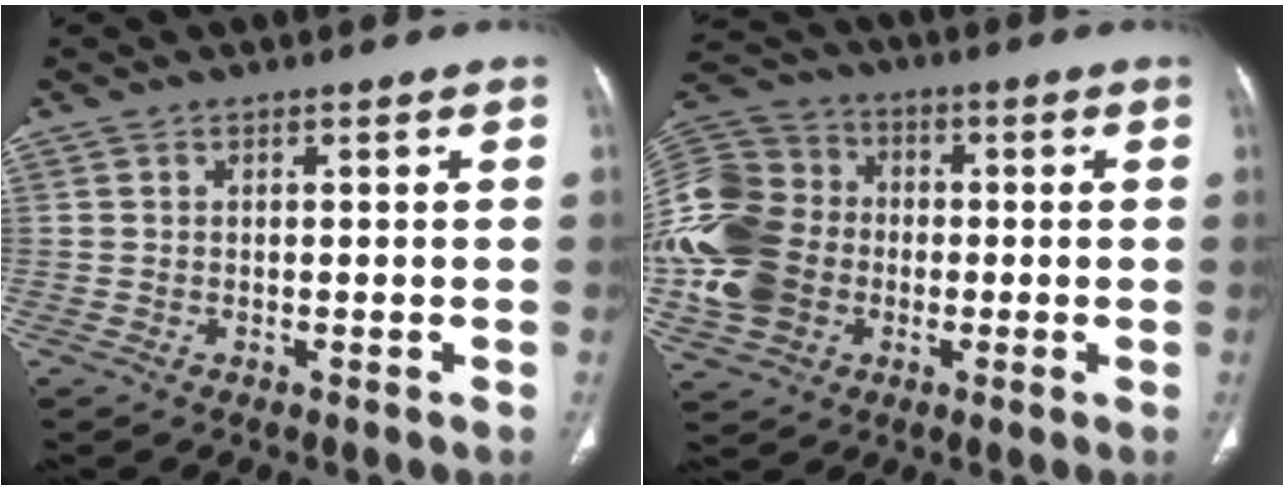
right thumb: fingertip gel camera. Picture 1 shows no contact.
{"total": 21.0, "force": [-3.0, 17.0, 11.9], "torque": [-0.269, 0.024, -0.054]}